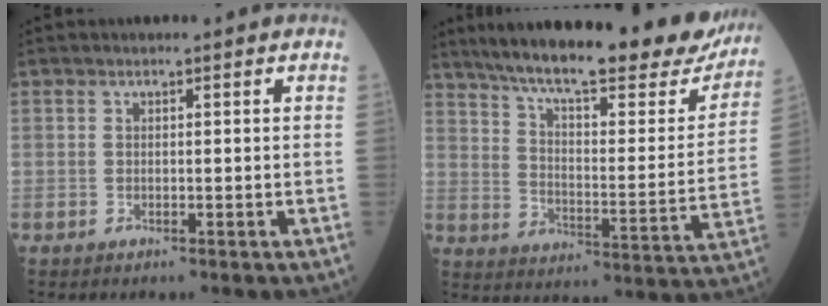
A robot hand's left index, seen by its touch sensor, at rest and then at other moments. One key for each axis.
{"total": 28.9, "fx": 24.0, "fy": 5.7, "fz": 15.0, "tx": -0.234, "ty": -0.044, "tz": 0.312}